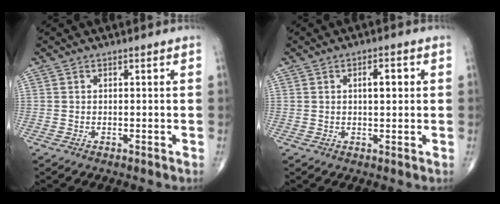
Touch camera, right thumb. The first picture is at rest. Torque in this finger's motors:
{"motor_torque": [0.22, 1.32, 0.44, 0.05, 0.00]}